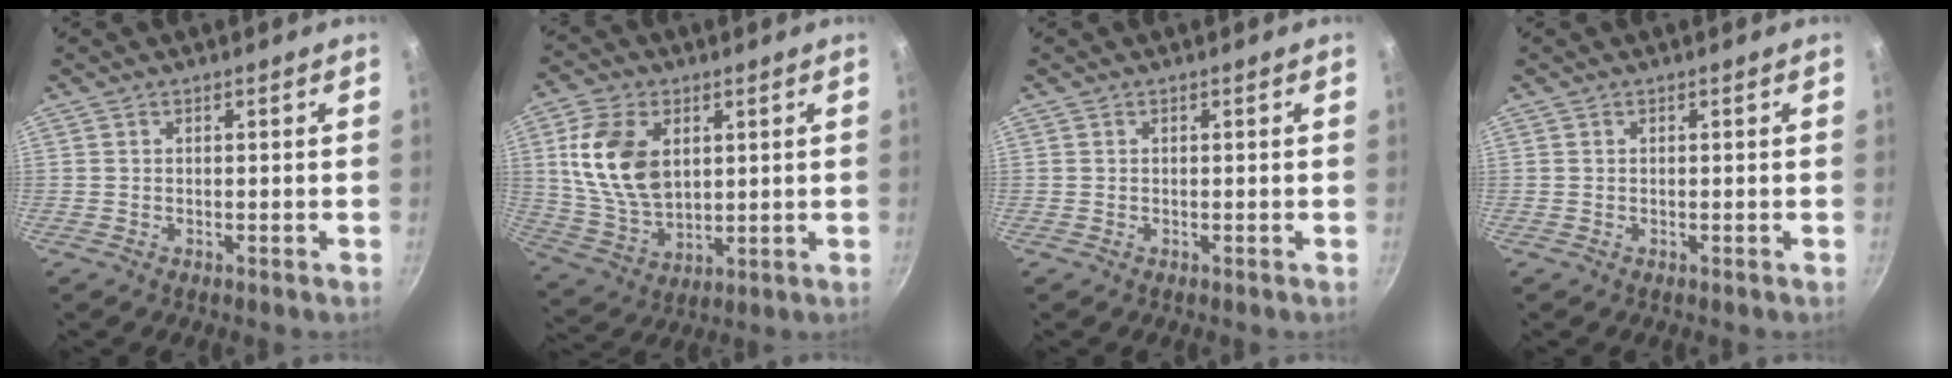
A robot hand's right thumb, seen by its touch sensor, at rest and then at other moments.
{"total": 14.5, "force": [3.5, 9.4, 10.4], "torque": [-0.180, -0.018, 0.078]}
{"total": 0.0}
{"total": 0.0}